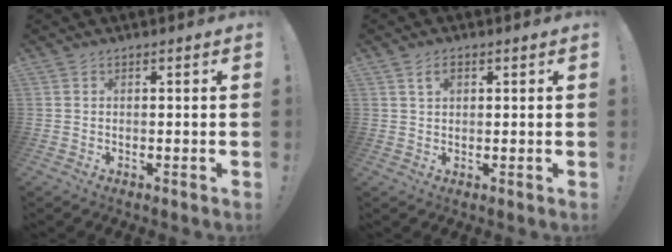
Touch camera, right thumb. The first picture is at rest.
{"total": 2.8, "force": [1.3, 1.6, 1.8], "torque": [-0.031, 0.000, 0.021]}